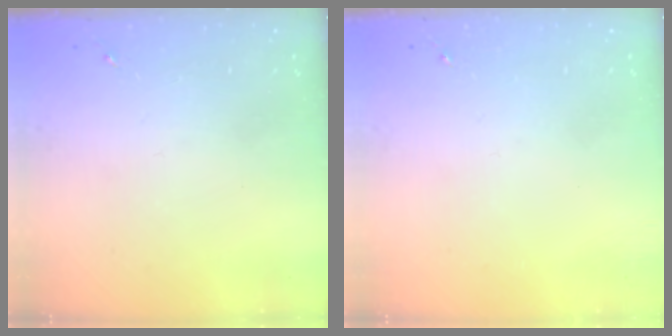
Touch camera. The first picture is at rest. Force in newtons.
{"total": 0.0}